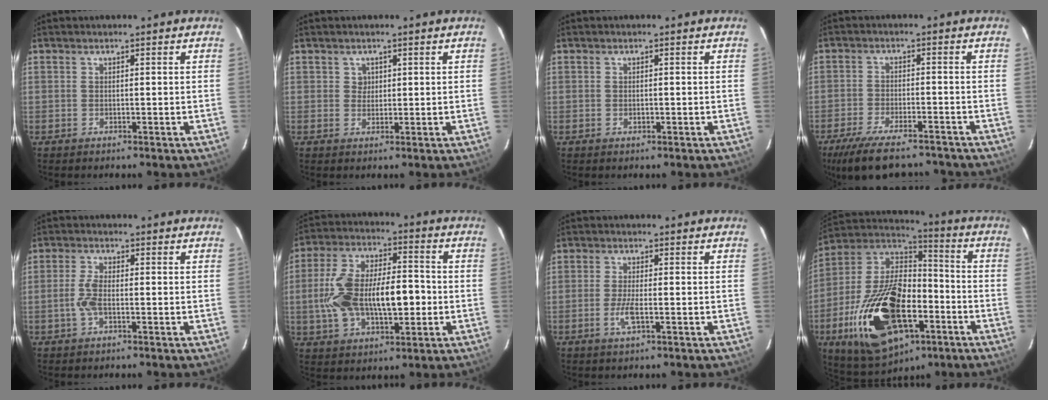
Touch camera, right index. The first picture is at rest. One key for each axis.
{"total": 1.7, "fx": 0.6, "fy": 1.6, "fz": 0.1, "tx": 0.005, "ty": 0.006, "tz": 0.009}
{"total": 1.1, "fx": -0.2, "fy": 0.7, "fz": 0.8, "tx": -0.015, "ty": 0.001, "tz": -0.004}
{"total": 15.1, "fx": -12.1, "fy": 4.8, "fz": 7.6, "tx": -0.165, "ty": -0.029, "tz": -0.192}
{"total": 4.2, "fx": -1.1, "fy": 1.6, "fz": 3.8, "tx": -0.086, "ty": 0.002, "tz": -0.022}
{"total": 17.8, "fx": -2.5, "fy": 8.6, "fz": 15.4, "tx": -0.302, "ty": 0.008, "tz": -0.036}
{"total": 4.1, "fx": -1.4, "fy": 0.8, "fz": 3.7, "tx": -0.080, "ty": -0.005, "tz": -0.029}
{"total": 29.1, "fx": -10.5, "fy": 16.0, "fz": 21.9, "tx": -0.448, "ty": -0.011, "tz": -0.163}